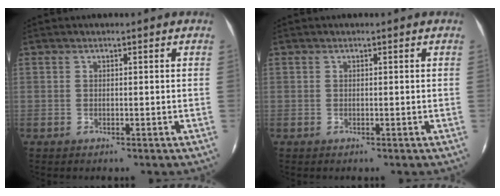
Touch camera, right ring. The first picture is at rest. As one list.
[{"total": 0.0}]